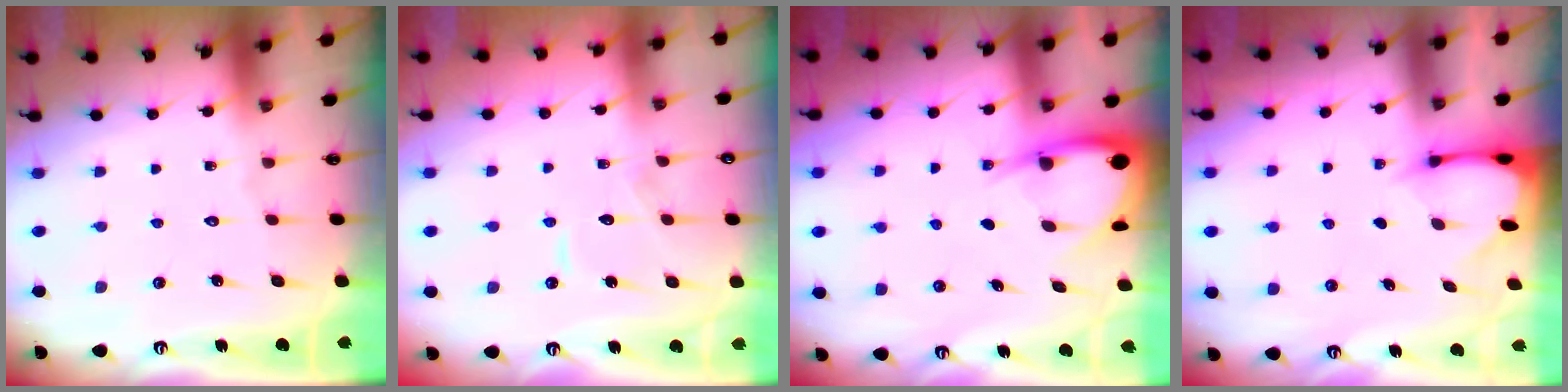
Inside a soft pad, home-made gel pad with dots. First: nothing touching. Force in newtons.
{"total": 6.2, "press": 6.2, "slide": 0.6}
{"total": 6.0, "press": 6.0, "slide": 0.7}
{"total": 2.4, "press": 2.3, "slide": 0.3}